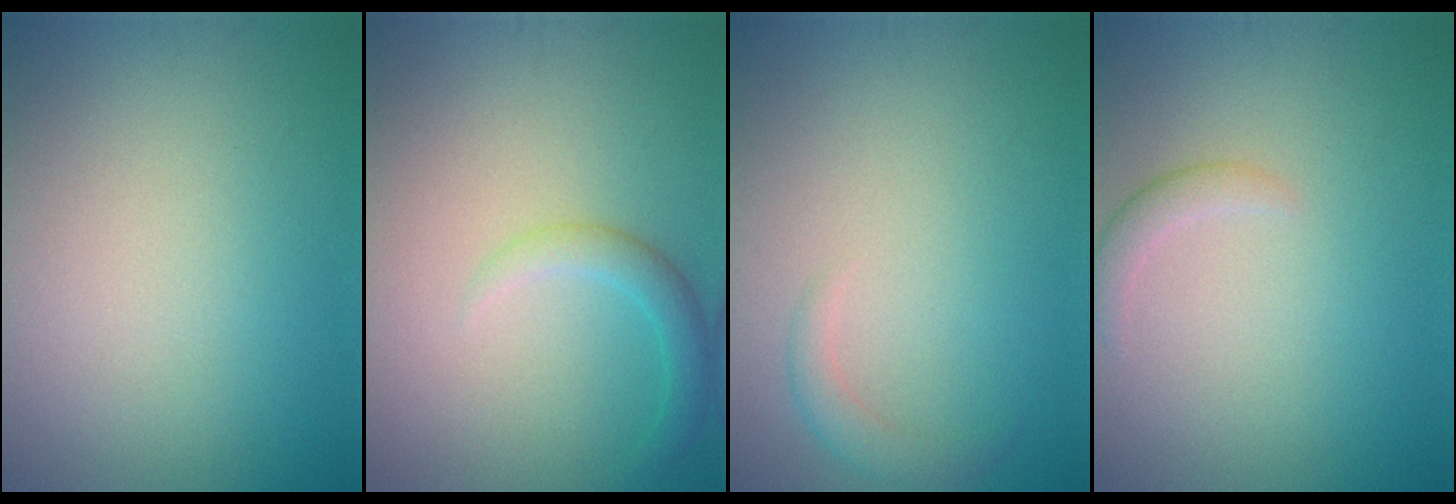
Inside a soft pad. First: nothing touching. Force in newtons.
{"total": 2.2, "press": 2.2, "slide": 0.1}
{"total": 1.5, "press": 1.5, "slide": 0.1}
{"total": 1.2, "press": 1.2, "slide": 0.1}